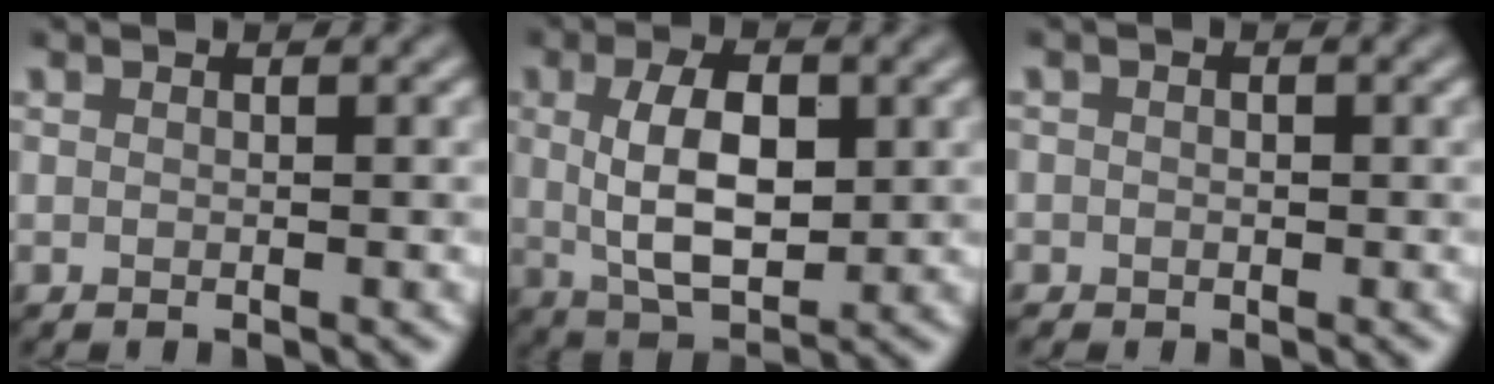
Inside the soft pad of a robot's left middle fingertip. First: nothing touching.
{"total": 6.5, "force": [0.9, 3.3, 5.6], "torque": [-0.105, 0.001, 0.020]}
{"total": 1.1, "force": [-0.1, 1.1, 0.1], "torque": [0.015, -0.003, -0.002]}